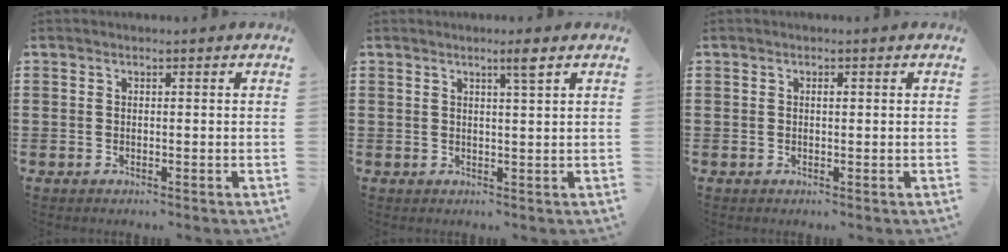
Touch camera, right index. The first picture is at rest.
{"total": 2.6, "force": [1.6, -0.3, 1.9], "torque": [-0.023, -0.011, 0.023]}
{"total": 0.7, "force": [0.1, 0.2, 0.6], "torque": [-0.013, -0.001, 0.002]}